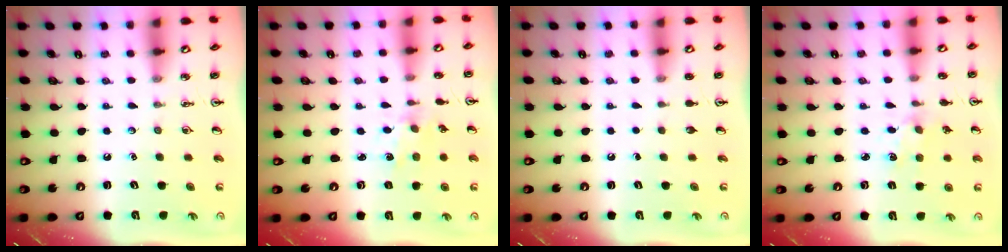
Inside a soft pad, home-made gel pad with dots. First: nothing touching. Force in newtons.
{"total": 1.5, "press": 1.5, "slide": 0.1}
{"total": 0.0}
{"total": 2.2, "press": 2.2, "slide": 0.2}